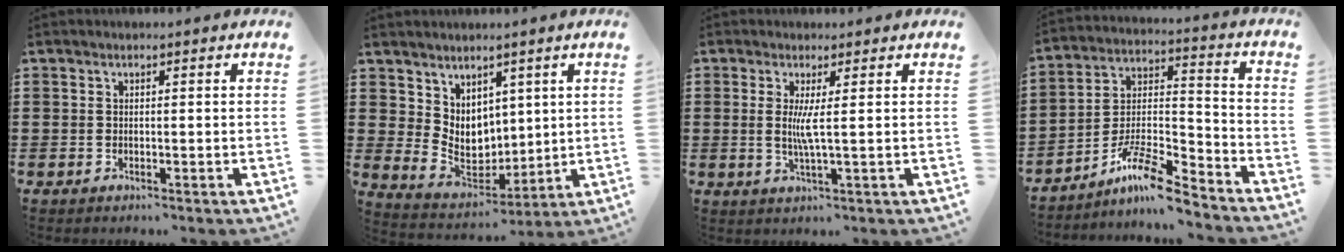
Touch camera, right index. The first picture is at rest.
{"total": 6.2, "force": [3.5, 4.8, 1.7], "torque": [-0.049, -0.014, 0.071]}
{"total": 3.8, "force": [0.5, -0.1, 3.8], "torque": [-0.080, -0.010, 0.004]}
{"total": 9.9, "force": [-8.1, 1.3, 5.5], "torque": [-0.106, 0.010, -0.156]}